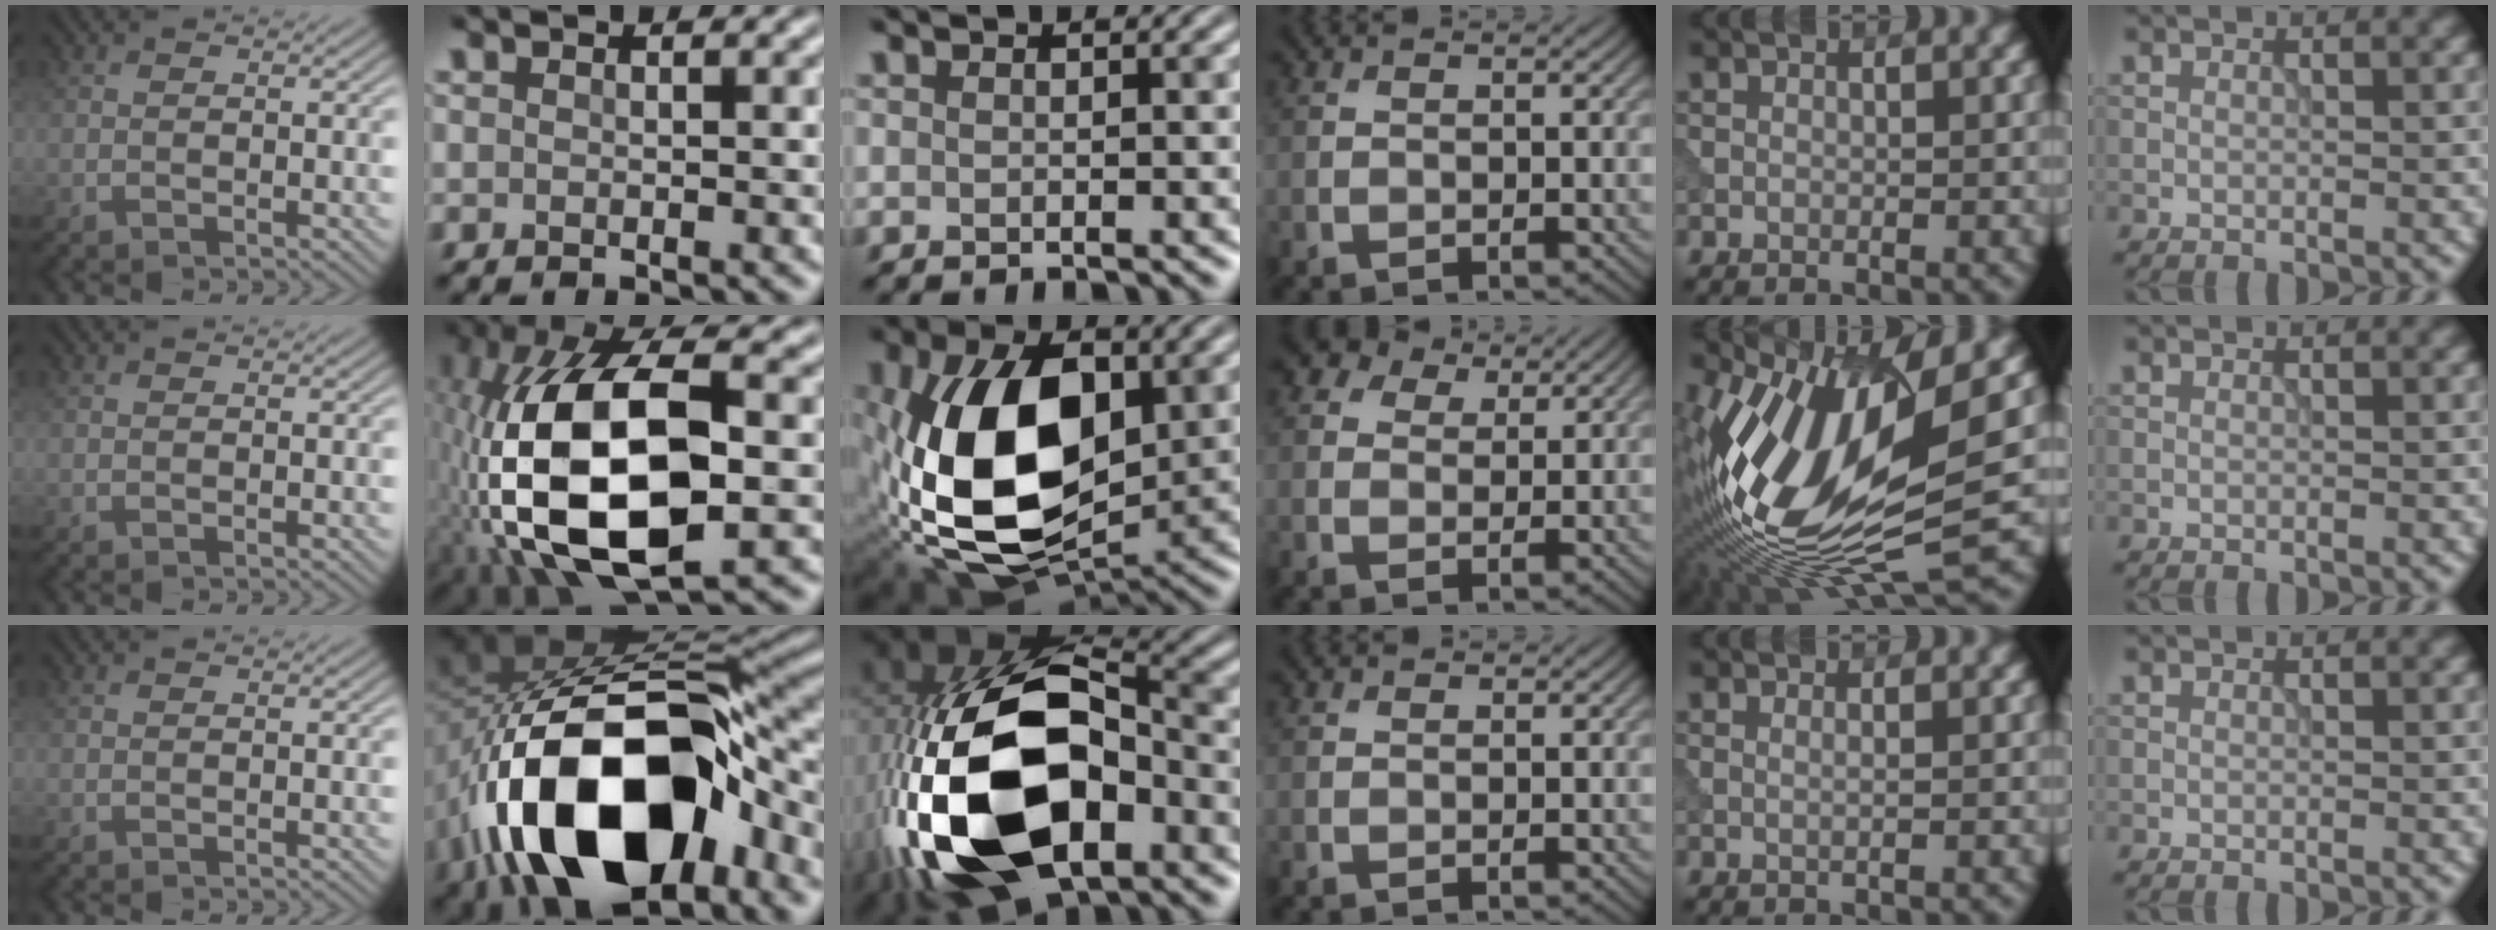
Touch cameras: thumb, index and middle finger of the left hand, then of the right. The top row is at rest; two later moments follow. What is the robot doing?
{"motion": "insert", "object": "power adapter"}